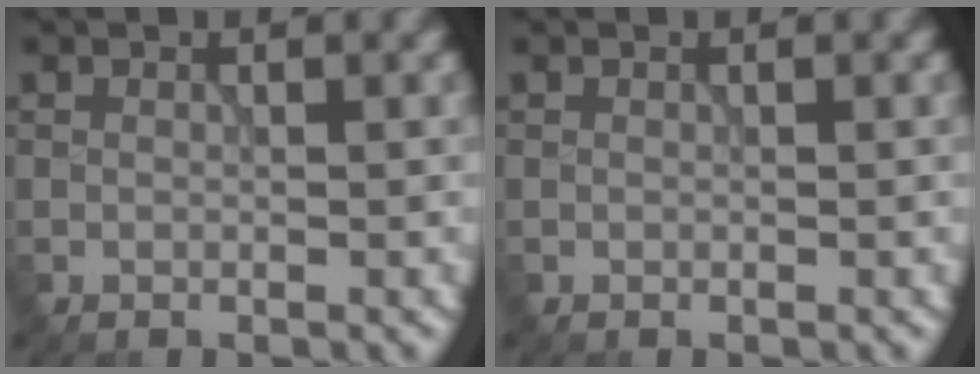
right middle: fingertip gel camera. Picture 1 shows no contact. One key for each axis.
{"total": 0.0}